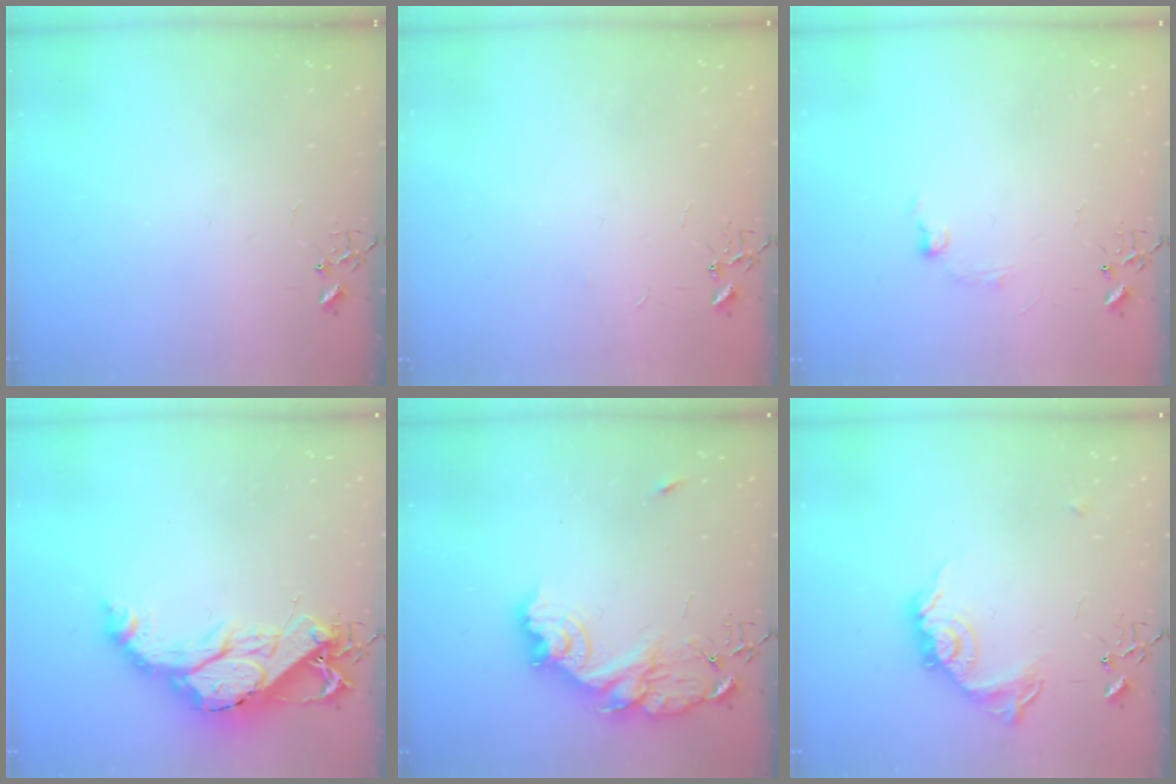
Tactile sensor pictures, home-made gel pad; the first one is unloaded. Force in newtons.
{"total": 2.4, "press": 2.4, "slide": 0.3}
{"total": 6.4, "press": 6.3, "slide": 0.9}
{"total": 18.0, "press": 17.9, "slide": 1.7}
{"total": 15.3, "press": 15.2, "slide": 1.1}
{"total": 14.2, "press": 14.2, "slide": 0.6}